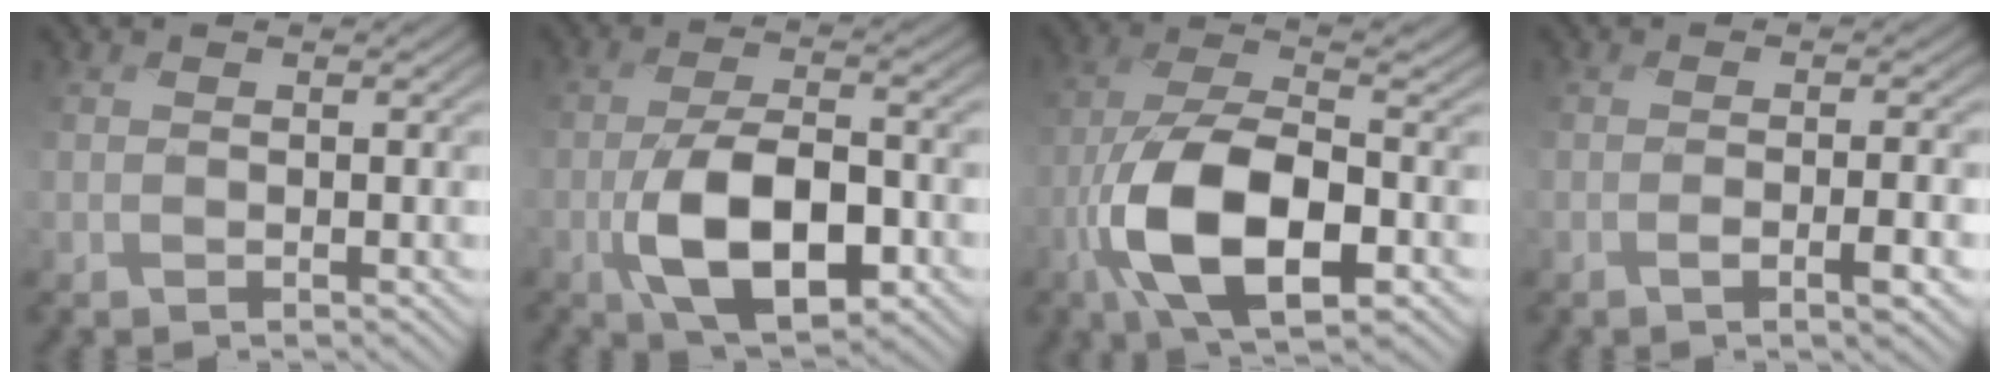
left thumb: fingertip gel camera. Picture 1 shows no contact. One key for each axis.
{"total": 11.0, "fx": -3.8, "fy": 4.9, "fz": 9.1, "tx": -0.175, "ty": -0.009, "tz": -0.069}
{"total": 13.3, "fx": -4.5, "fy": 5.7, "fz": 11.1, "tx": -0.231, "ty": -0.013, "tz": -0.091}
{"total": 3.8, "fx": -1.1, "fy": 0.7, "fz": 3.6, "tx": -0.056, "ty": 0.003, "tz": -0.020}